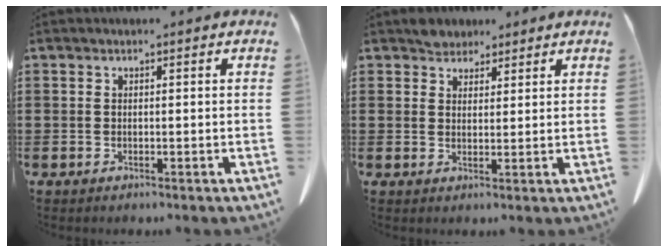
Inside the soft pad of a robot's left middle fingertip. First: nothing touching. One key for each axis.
{"total": 2.9, "fx": 2.5, "fy": 1.4, "fz": 0.0, "tx": -0.001, "ty": 0.002, "tz": 0.049}